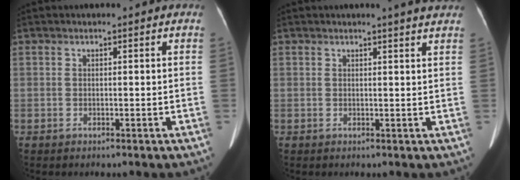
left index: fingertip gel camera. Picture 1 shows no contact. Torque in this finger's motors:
{"motor_torque": [0.16, -0.30, 0.00, 0.00]}